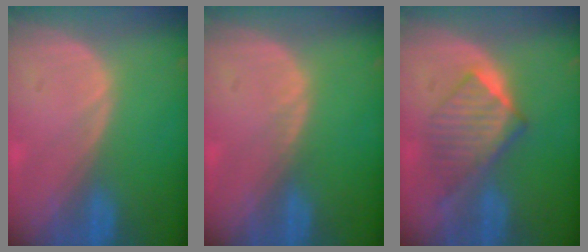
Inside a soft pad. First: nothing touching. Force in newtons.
{"total": 0.5, "press": 0.5, "slide": 0.1}
{"total": 6.4, "press": 6.3, "slide": 1.5}